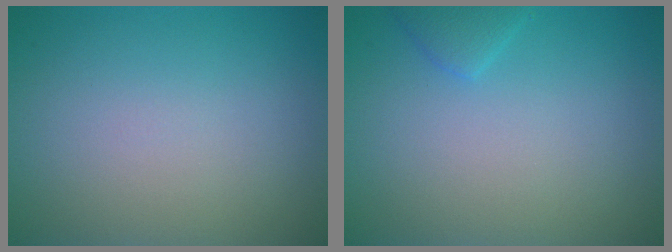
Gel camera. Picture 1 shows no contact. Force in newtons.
{"total": 1.3, "press": 1.3, "slide": 0.1}